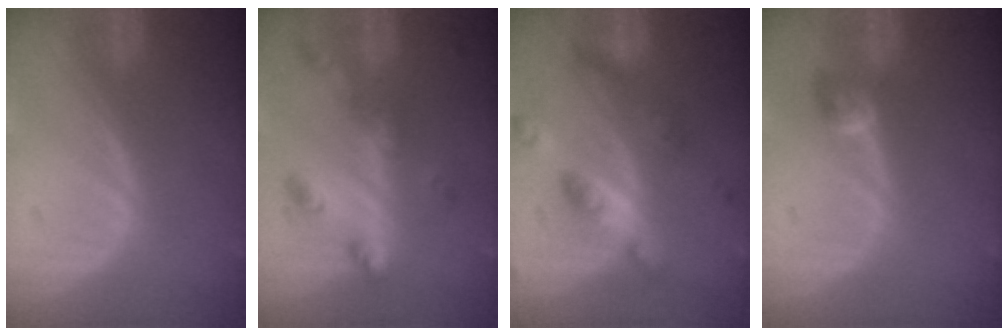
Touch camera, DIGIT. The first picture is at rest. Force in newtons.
{"total": 6.6, "press": 5.8, "slide": 3.2}
{"total": 7.4, "press": 7.3, "slide": 0.5}
{"total": 2.8, "press": 2.5, "slide": 1.3}